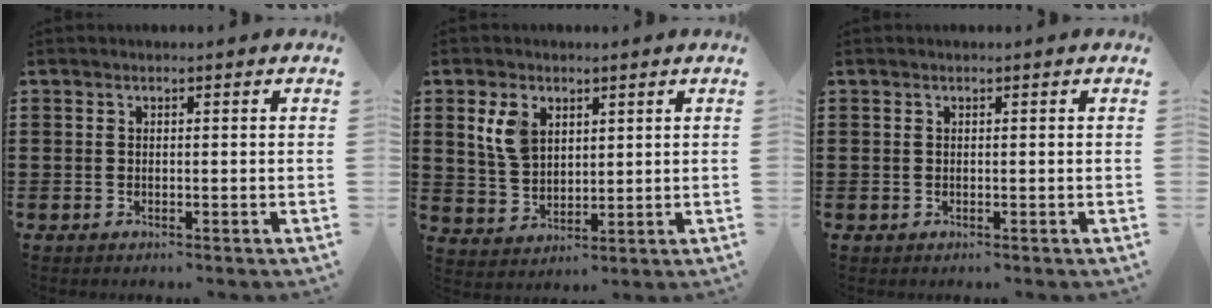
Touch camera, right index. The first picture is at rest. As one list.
[{"total": 6.1, "force": [2.7, 4.1, 3.7], "torque": [-0.094, 0.011, 0.048]}, {"total": 0.0}]